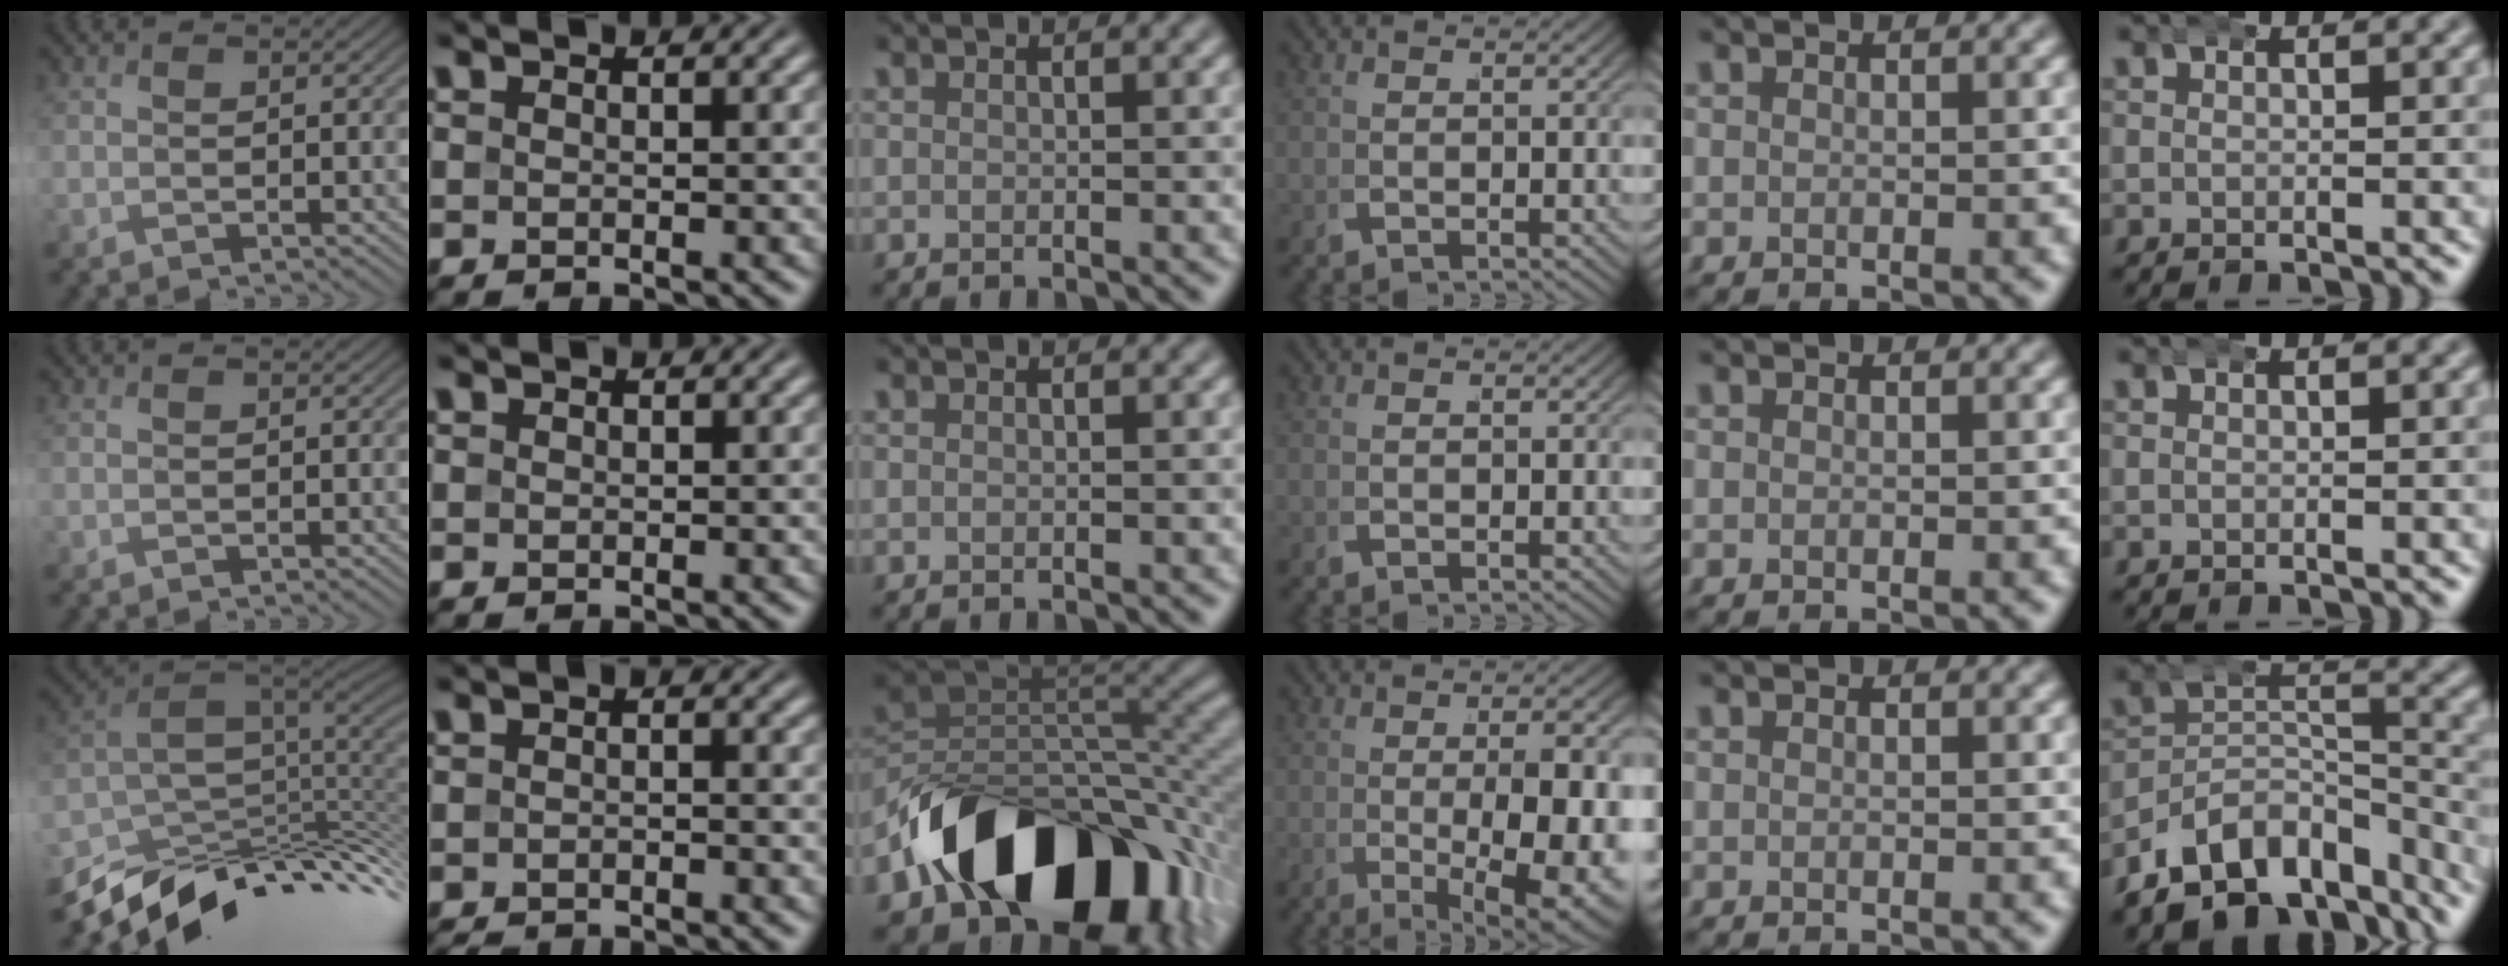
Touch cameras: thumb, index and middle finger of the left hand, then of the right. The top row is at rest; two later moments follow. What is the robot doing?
{"motion": "wrap", "object": "arm wrap"}